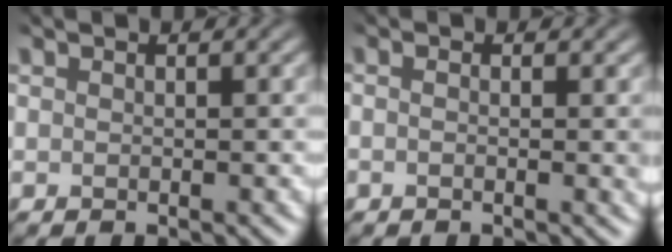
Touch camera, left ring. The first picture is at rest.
{"total": 1.2, "force": [-0.2, 0.1, 1.1], "torque": [-0.017, -0.002, -0.003]}